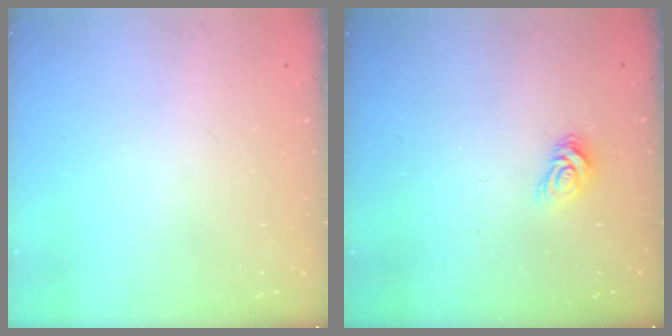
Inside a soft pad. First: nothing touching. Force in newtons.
{"total": 6.2, "press": 6.1, "slide": 0.4}